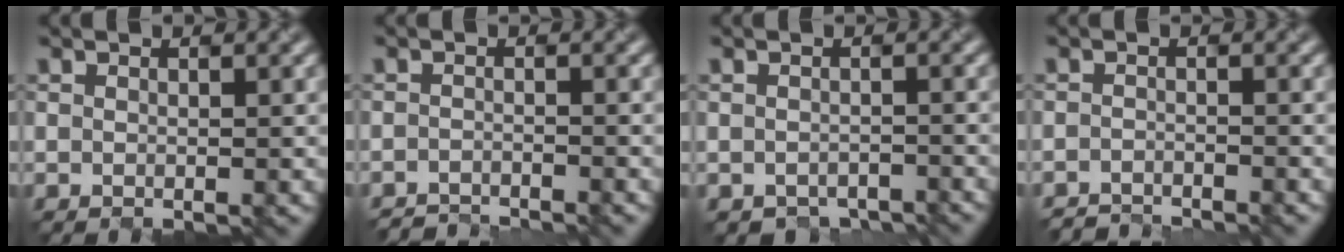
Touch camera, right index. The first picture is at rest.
{"total": 2.4, "force": [-2.4, -0.1, 0.0], "torque": [0.008, -0.005, -0.040]}
{"total": 2.2, "force": [-2.1, 0.6, 0.0], "torque": [0.006, -0.011, -0.022]}
{"total": 2.4, "force": [-2.3, -0.1, -0.1], "torque": [0.010, -0.005, -0.039]}